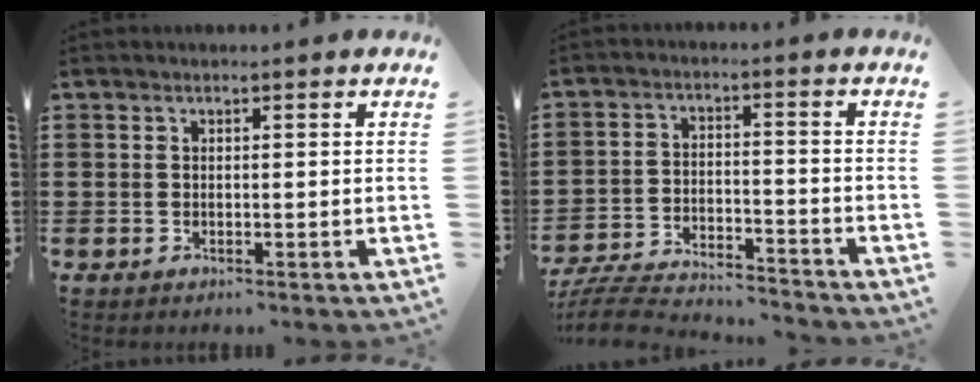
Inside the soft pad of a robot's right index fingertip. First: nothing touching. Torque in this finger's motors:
{"motor_torque": [-1.08, 1.06, -1.05, -0.21]}